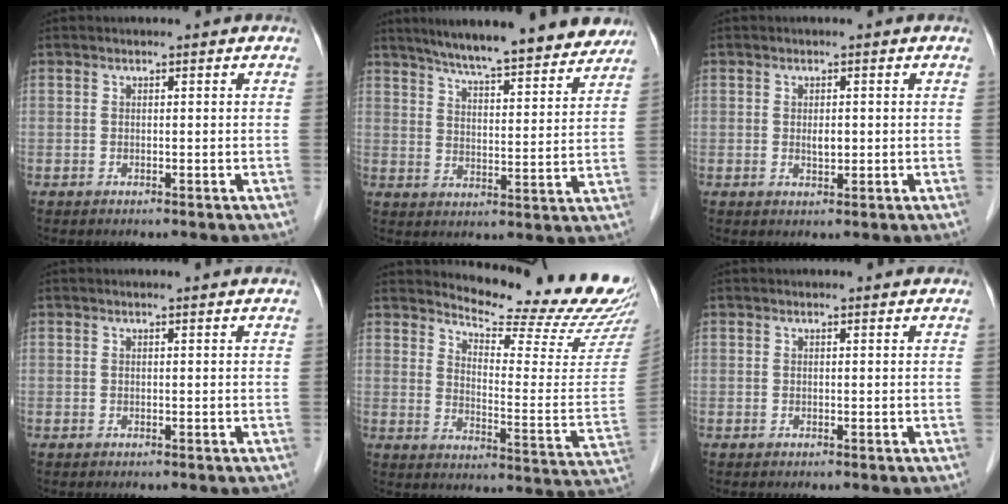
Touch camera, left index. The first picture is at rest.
{"total": 19.6, "force": [17.1, 2.6, 9.3], "torque": [-0.133, 0.009, 0.229]}
{"total": 1.7, "force": [0.1, 0.8, 1.5], "torque": [-0.026, -0.002, 0.002]}
{"total": 1.3, "force": [1.3, 0.0, 0.3], "torque": [-0.016, 0.007, 0.014]}
{"total": 20.2, "force": [19.2, 1.1, 6.3], "torque": [-0.099, -0.119, 0.229]}
{"total": 1.3, "force": [1.2, 0.3, 0.1], "torque": [-0.013, 0.004, 0.011]}